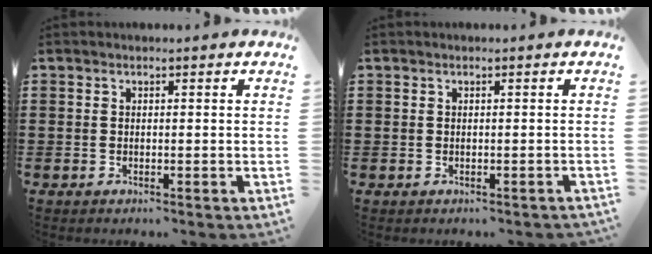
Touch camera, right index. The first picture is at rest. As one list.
[{"total": 0.7, "force": [-0.2, 0.7, 0.0], "torque": [-0.001, 0.003, -0.006]}]